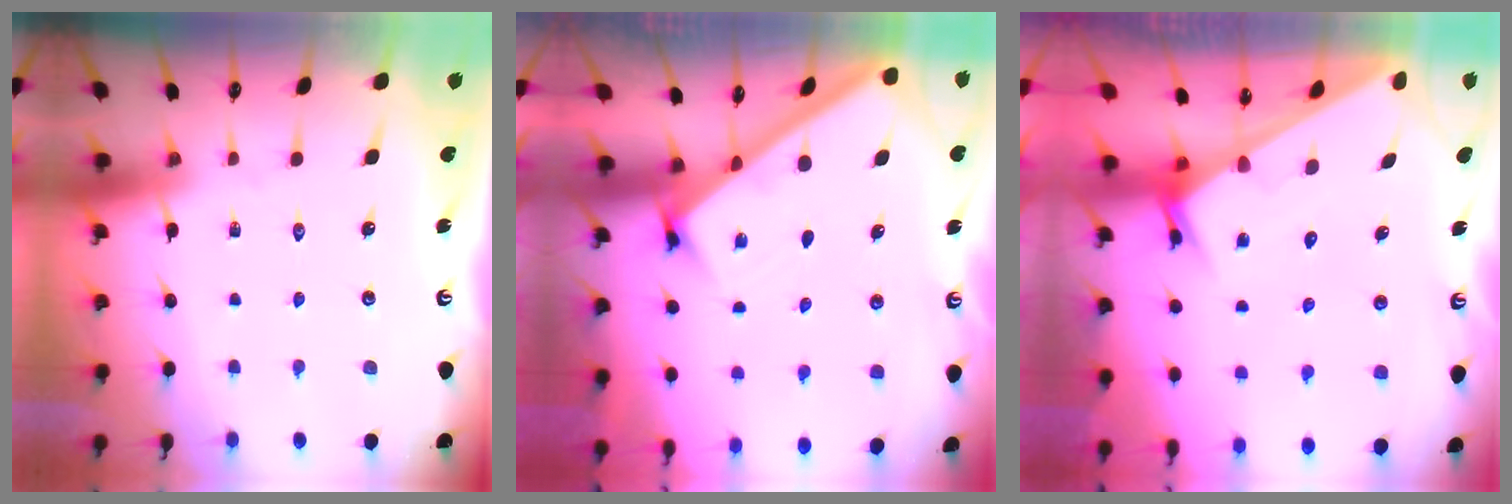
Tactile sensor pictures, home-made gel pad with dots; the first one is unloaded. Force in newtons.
{"total": 2.5, "press": 2.4, "slide": 0.4}
{"total": 2.5, "press": 2.5, "slide": 0.1}